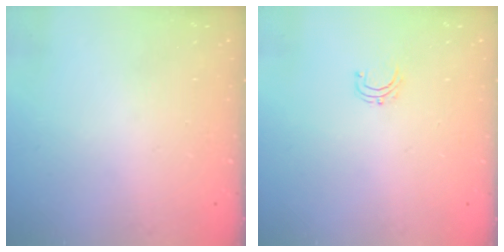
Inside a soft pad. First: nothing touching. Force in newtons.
{"total": 3.6, "press": 3.5, "slide": 0.4}